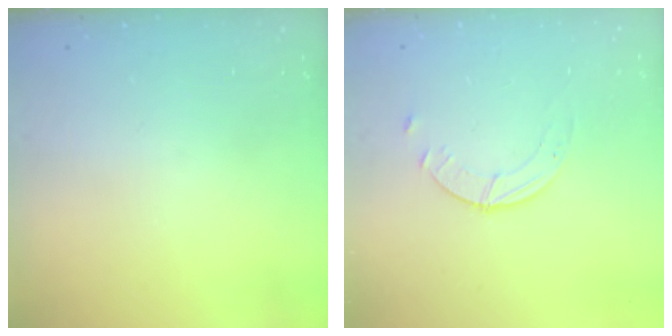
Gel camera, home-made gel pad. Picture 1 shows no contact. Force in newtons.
{"total": 2.5, "press": 2.5, "slide": 0.3}